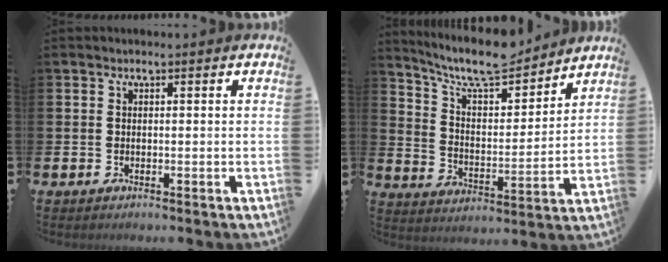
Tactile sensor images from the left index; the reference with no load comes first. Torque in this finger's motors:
{"motor_torque": [0.62, -0.77, 0.36, 0.09]}